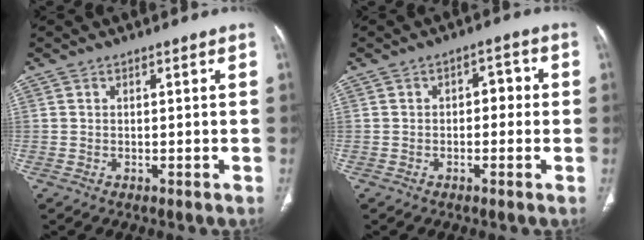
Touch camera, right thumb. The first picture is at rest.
{"total": 3.7, "force": [-0.2, 2.4, 2.9], "torque": [-0.013, 0.018, -0.012]}